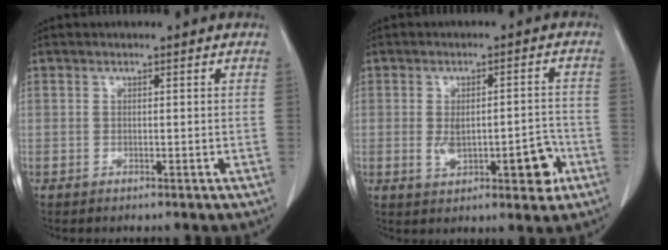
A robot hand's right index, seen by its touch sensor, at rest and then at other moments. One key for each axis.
{"total": 8.6, "fx": -2.3, "fy": 3.1, "fz": 7.7, "tx": -0.110, "ty": 0.005, "tz": -0.023}